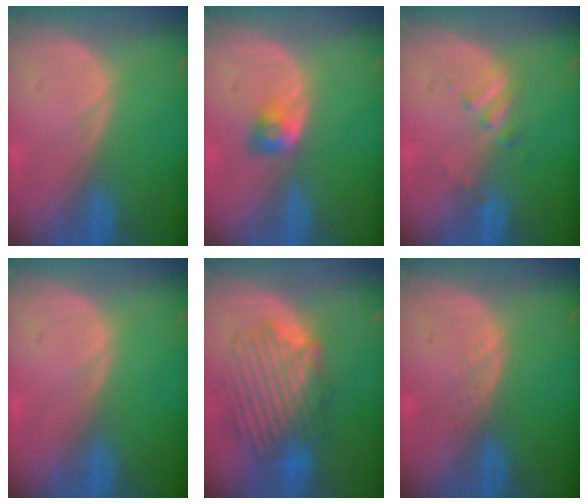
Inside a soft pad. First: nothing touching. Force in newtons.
{"total": 2.8, "press": 2.4, "slide": 1.4}
{"total": 2.3, "press": 2.3, "slide": 0.3}
{"total": 0.0}
{"total": 8.7, "press": 8.6, "slide": 1.3}
{"total": 1.3, "press": 1.2, "slide": 0.1}